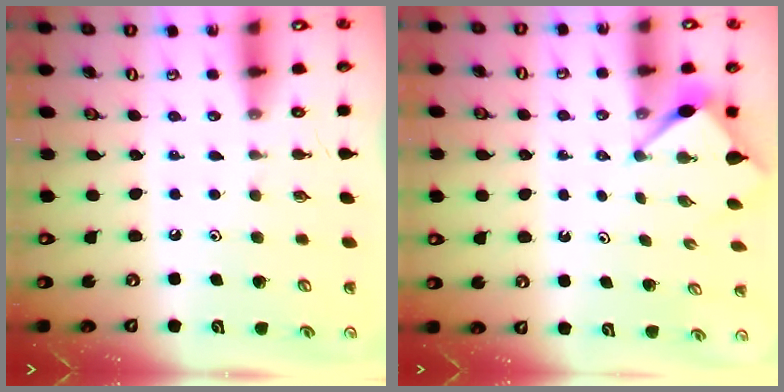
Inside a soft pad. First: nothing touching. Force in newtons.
{"total": 3.3, "press": 3.2, "slide": 0.3}